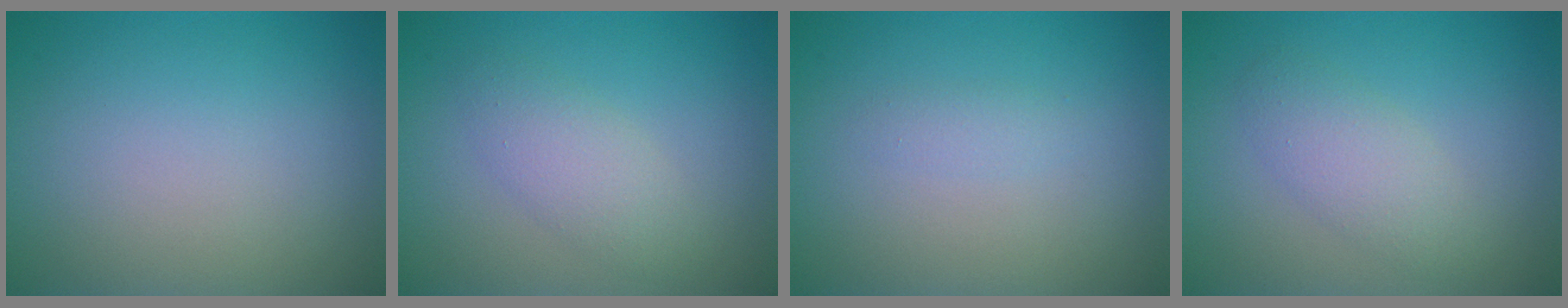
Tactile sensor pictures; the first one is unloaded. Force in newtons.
{"total": 2.7, "press": 2.7, "slide": 0.2}
{"total": 0.8, "press": 0.8, "slide": 0.1}
{"total": 2.7, "press": 2.7, "slide": 0.2}